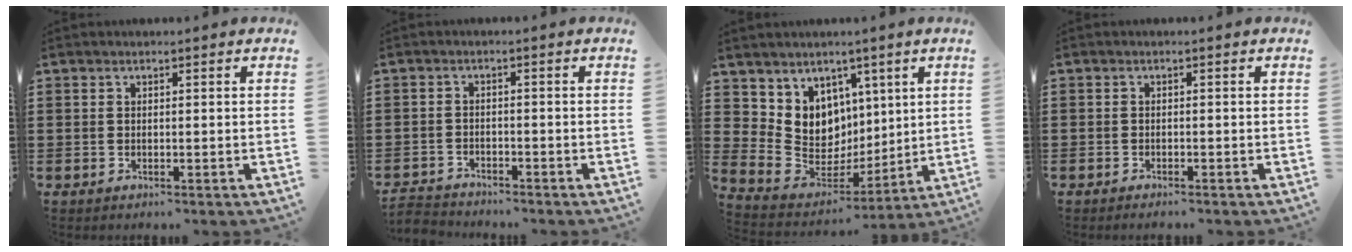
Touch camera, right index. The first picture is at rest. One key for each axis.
{"total": 2.5, "fx": -2.5, "fy": 0.2, "fz": -0.2, "tx": -0.004, "ty": -0.003, "tz": -0.055}
{"total": 8.5, "fx": 3.5, "fy": 7.7, "fz": 1.0, "tx": -0.055, "ty": -0.050, "tz": 0.075}
{"total": 0.8, "fx": -0.8, "fy": 0.1, "fz": 0.1, "tx": -0.004, "ty": 0.001, "tz": -0.016}